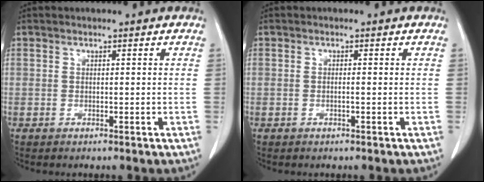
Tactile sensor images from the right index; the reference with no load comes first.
{"total": 0.5, "force": [-0.1, -0.1, 0.5], "torque": [-0.005, 0.002, 0.000]}